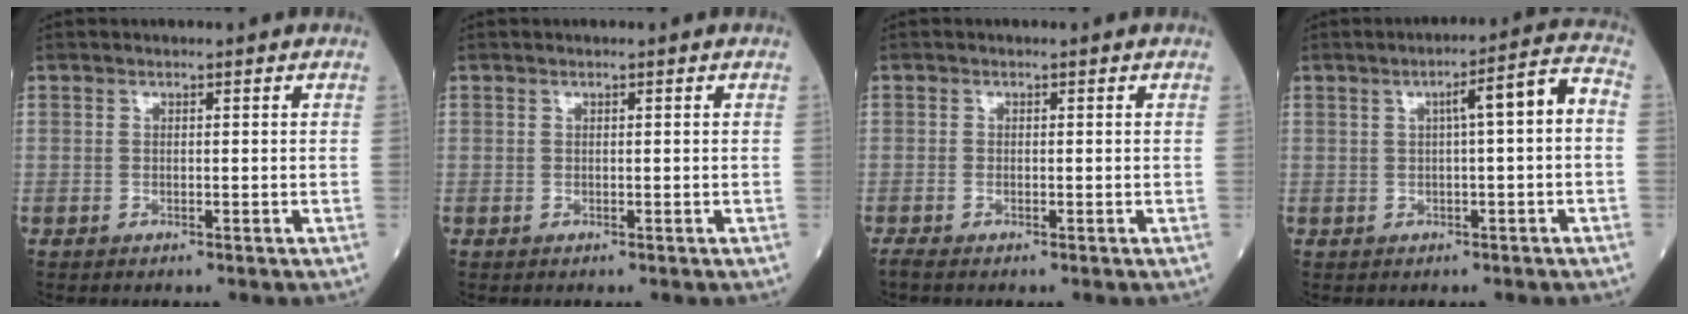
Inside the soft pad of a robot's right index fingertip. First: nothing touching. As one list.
[{"total": 0.0}, {"total": 0.7, "force": [-0.5, 0.1, 0.5], "torque": [-0.016, -0.004, -0.012]}, {"total": 6.3, "force": [0.4, 0.3, 6.3], "torque": [-0.090, 0.021, 0.002]}]